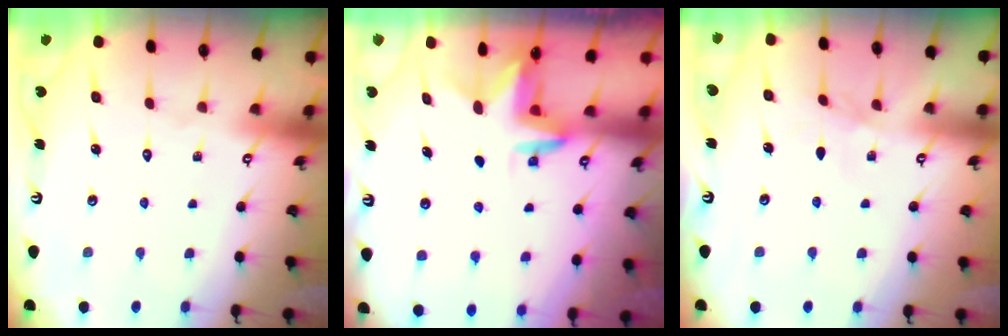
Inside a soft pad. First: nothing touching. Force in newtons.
{"total": 3.3, "press": 3.3, "slide": 0.3}
{"total": 2.1, "press": 2.0, "slide": 0.4}